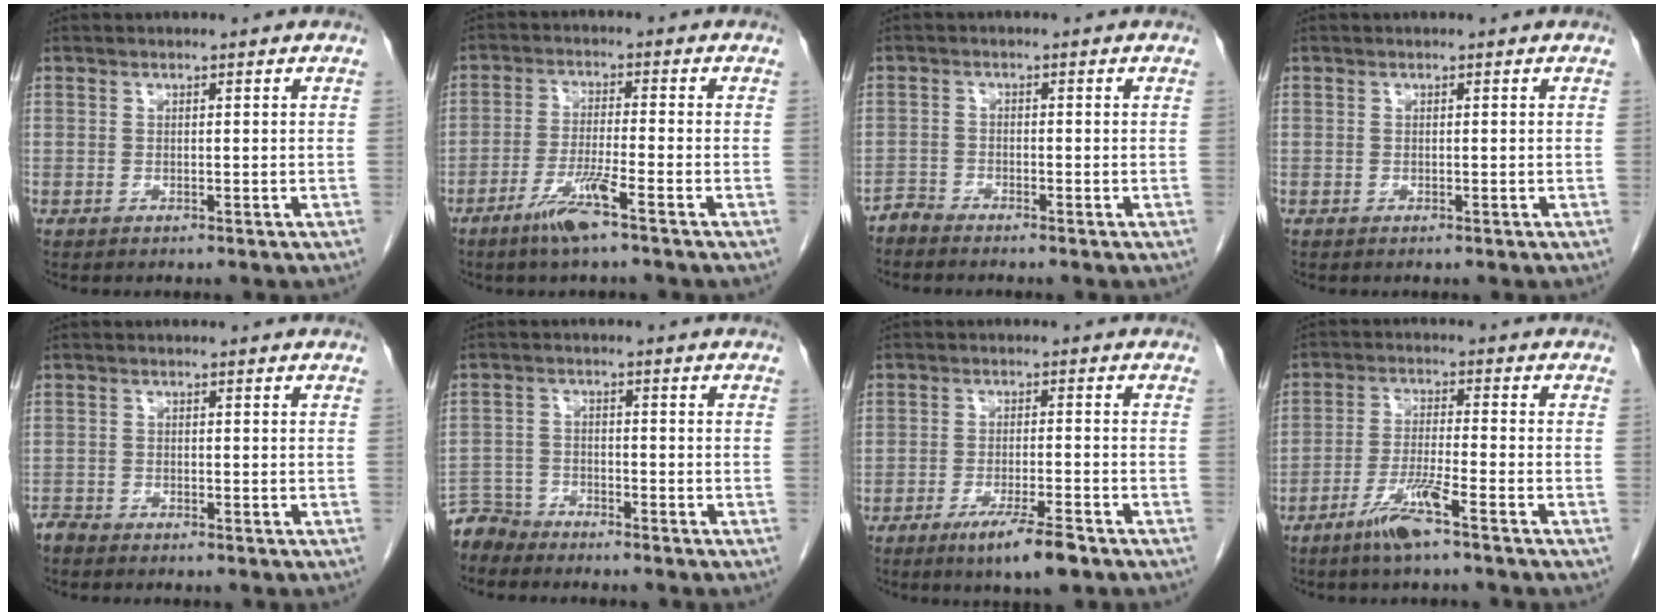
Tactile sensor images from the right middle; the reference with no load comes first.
{"total": 6.0, "force": [-3.8, -0.4, 4.7], "torque": [-0.093, -0.010, -0.076]}
{"total": 1.6, "force": [-1.6, -0.1, -0.3], "torque": [0.011, -0.006, -0.033]}
{"total": 0.0}
{"total": 1.2, "force": [-1.2, 0.1, -0.1], "torque": [-0.001, -0.004, -0.023]}
{"total": 4.3, "force": [-4.1, 0.9, -0.8], "torque": [0.019, -0.005, -0.080]}
{"total": 6.6, "force": [-4.4, 0.2, 5.0], "torque": [-0.093, -0.016, -0.072]}
{"total": 6.2, "force": [-4.1, -0.4, 4.7], "torque": [-0.095, -0.010, -0.082]}